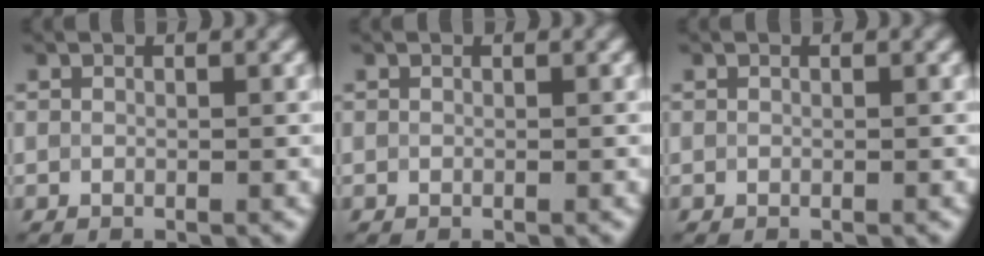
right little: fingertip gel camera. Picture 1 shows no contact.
{"total": 0.0}
{"total": 0.0}